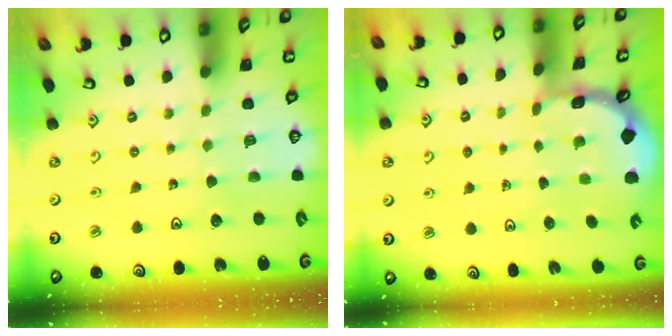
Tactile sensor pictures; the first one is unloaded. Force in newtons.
{"total": 1.6, "press": 1.6, "slide": 0.1}